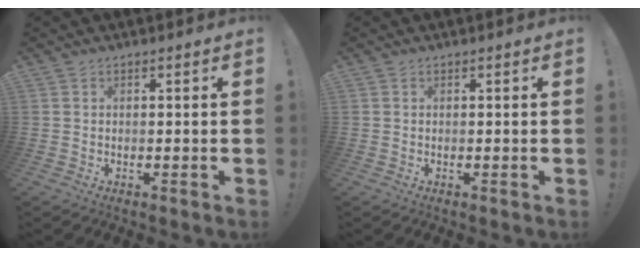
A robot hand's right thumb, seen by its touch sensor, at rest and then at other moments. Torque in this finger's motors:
{"motor_torque": [0.04, 0.04, -0.01, 0.01, 0.06]}